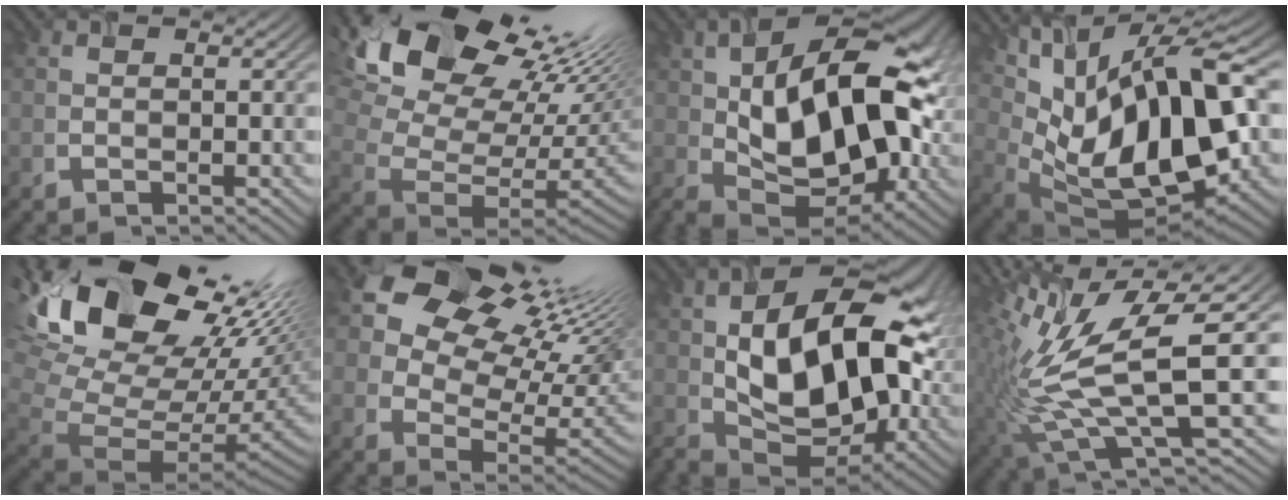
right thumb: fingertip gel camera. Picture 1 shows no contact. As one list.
[{"total": 18.8, "force": [10.1, 10.4, 11.9], "torque": [-0.201, 0.029, 0.205]}, {"total": 16.7, "force": [1.1, 9.7, 13.6], "torque": [-0.213, 0.010, 0.017]}, {"total": 17.5, "force": [4.6, 8.6, 14.6], "torque": [-0.271, 0.005, 0.093]}, {"total": 19.0, "force": [7.7, 12.0, 12.6], "torque": [-0.204, -0.007, 0.191]}, {"total": 15.9, "force": [9.9, 8.6, 8.9], "torque": [-0.168, 0.022, 0.169]}, {"total": 15.2, "force": [0.7, 9.2, 12.0], "torque": [-0.192, 0.004, 0.017]}, {"total": 12.8, "force": [0.3, 3.6, 12.3], "torque": [-0.251, -0.001, 0.025]}]